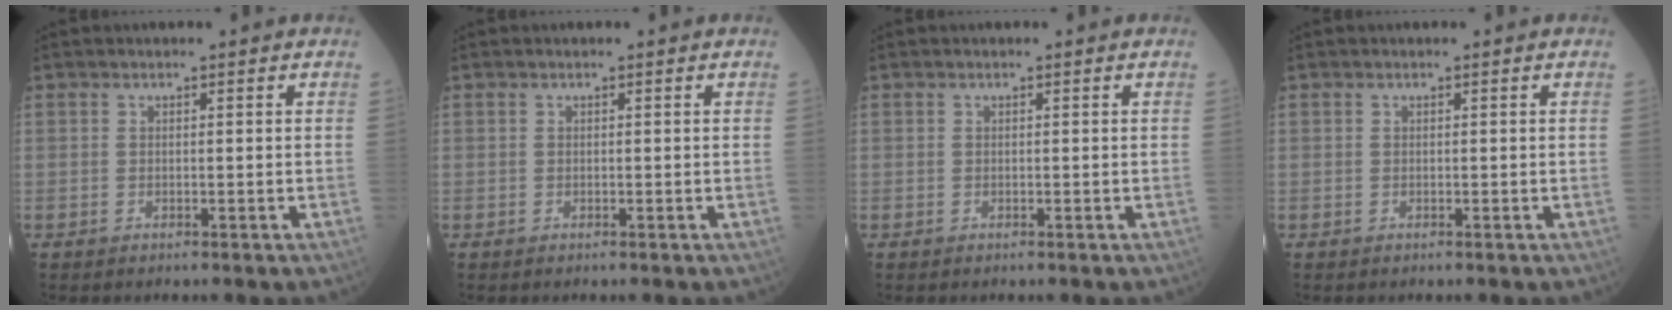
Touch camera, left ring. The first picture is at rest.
{"total": 0.0}
{"total": 0.0}
{"total": 0.0}